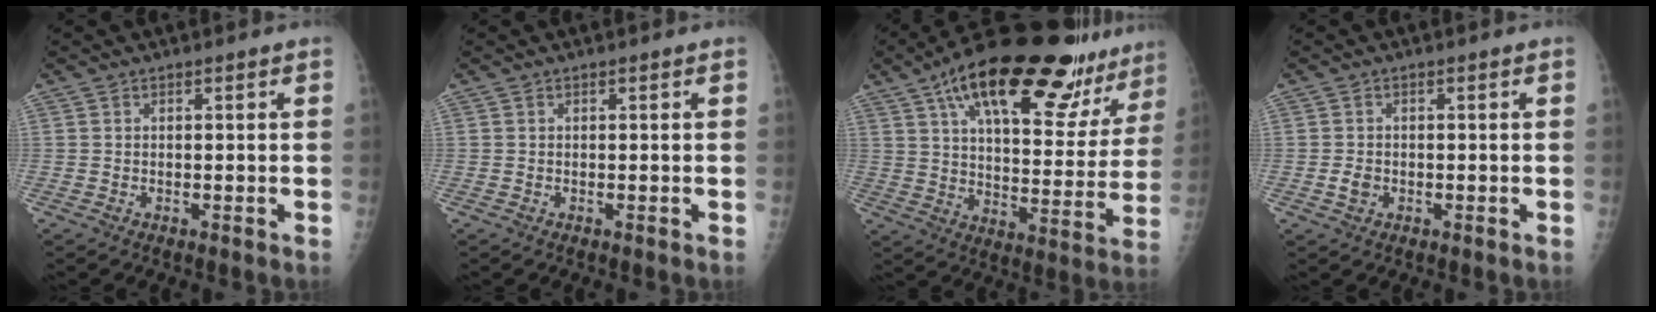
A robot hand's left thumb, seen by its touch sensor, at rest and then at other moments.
{"total": 0.0}
{"total": 29.9, "force": [20.0, 10.8, 19.4], "torque": [-0.264, -0.042, 0.289]}
{"total": 2.0, "force": [-0.4, 1.6, 1.1], "torque": [-0.016, 0.002, -0.006]}